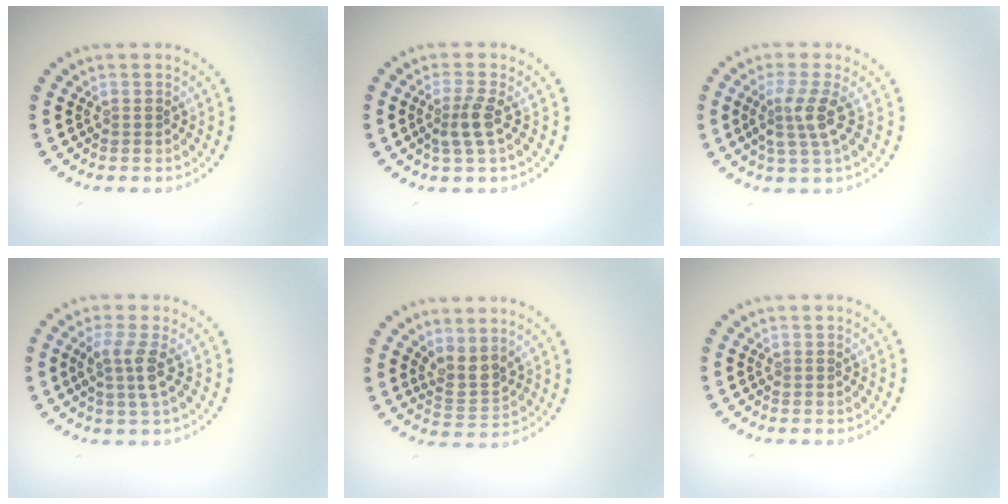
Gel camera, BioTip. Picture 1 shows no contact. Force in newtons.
{"total": 2.3, "press": 1.8, "slide": 1.3}
{"total": 2.8, "press": 2.1, "slide": 1.8}
{"total": 2.6, "press": 2.1, "slide": 1.5}
{"total": 2.4, "press": 2.0, "slide": 1.4}
{"total": 0.0}